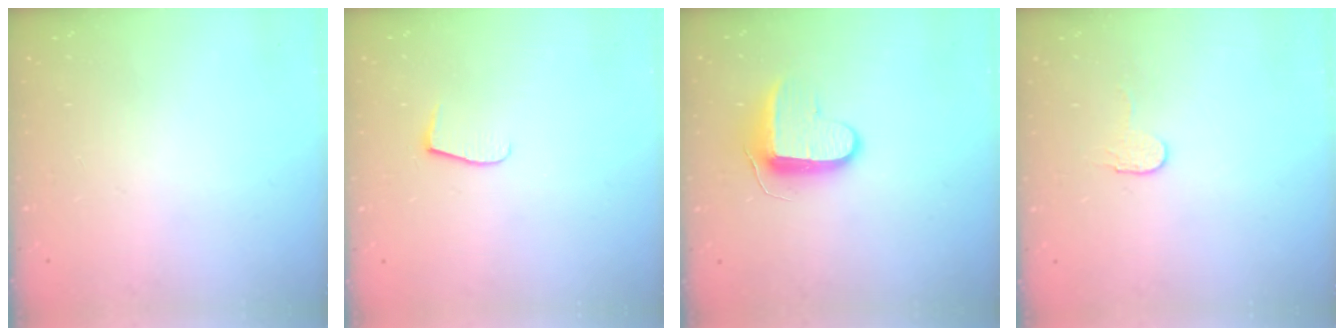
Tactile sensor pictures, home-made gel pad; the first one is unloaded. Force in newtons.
{"total": 6.2, "press": 6.2, "slide": 0.4}
{"total": 10.5, "press": 10.4, "slide": 1.2}
{"total": 3.2, "press": 3.2, "slide": 0.3}